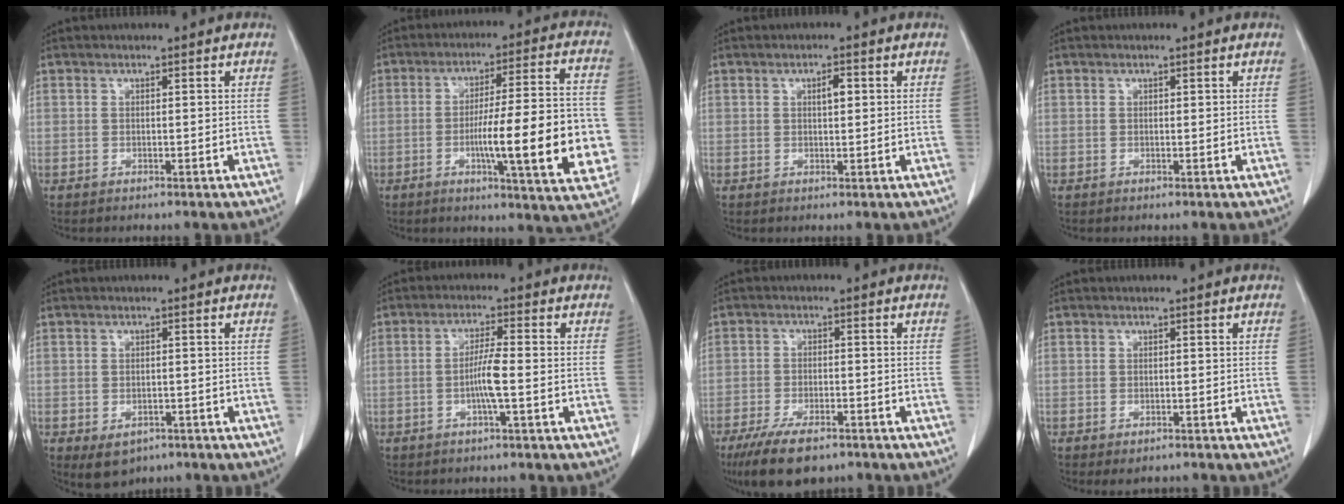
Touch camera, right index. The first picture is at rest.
{"total": 18.2, "force": [-3.5, 2.0, 17.8], "torque": [-0.225, 0.009, -0.044]}
{"total": 2.0, "force": [0.6, 0.6, 1.8], "torque": [-0.030, 0.002, 0.010]}
{"total": 0.0}
{"total": 4.0, "force": [-2.2, 2.8, 1.9], "torque": [-0.025, -0.002, -0.019]}
{"total": 4.6, "force": [-1.0, -0.1, 4.5], "torque": [-0.091, 0.000, -0.021]}
{"total": 8.8, "force": [-6.2, 3.3, 5.2], "torque": [-0.092, -0.011, -0.103]}
{"total": 2.1, "force": [-1.6, 0.9, 1.0], "torque": [-0.008, -0.002, -0.014]}